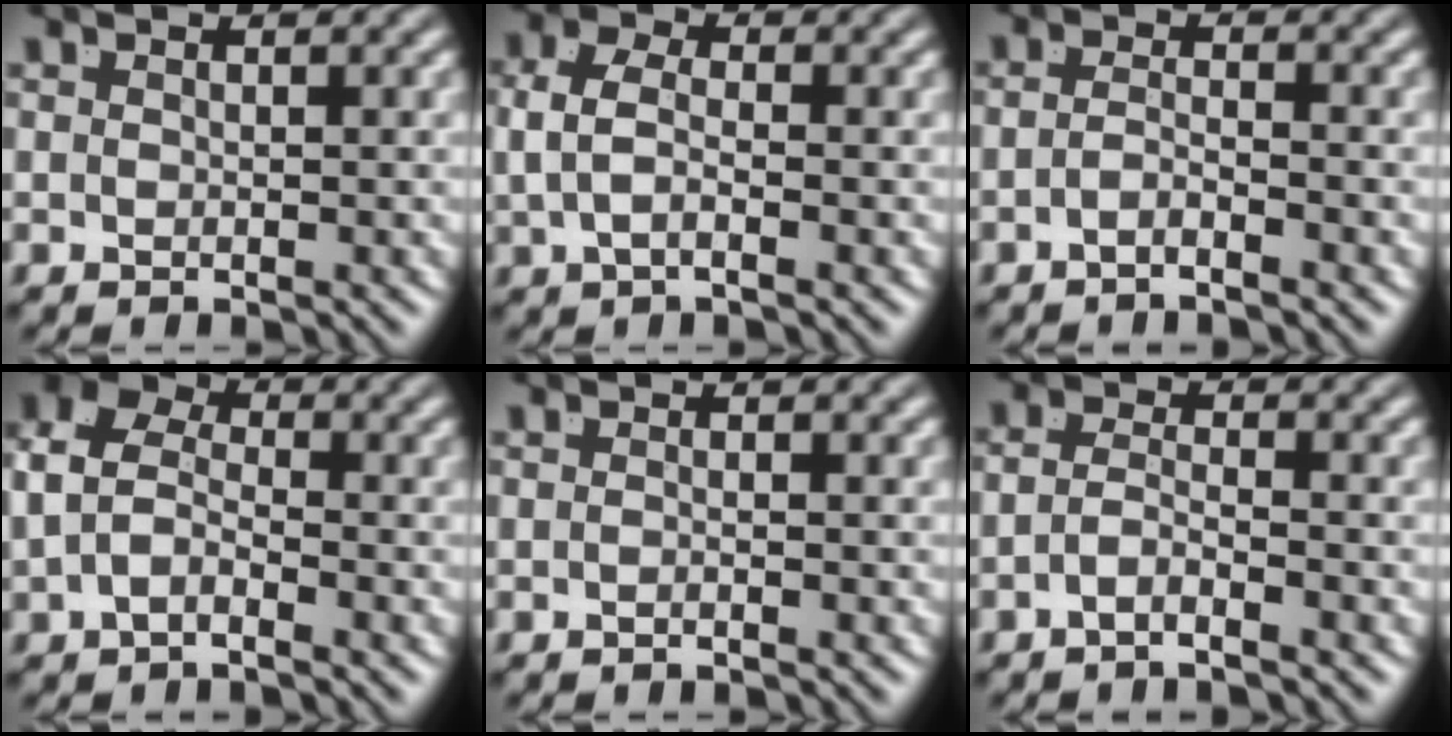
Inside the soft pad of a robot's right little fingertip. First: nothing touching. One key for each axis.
{"total": 3.7, "fx": -0.1, "fy": 2.2, "fz": 3.0, "tx": -0.063, "ty": -0.003, "tz": -0.004}
{"total": 2.1, "fx": -1.7, "fy": -0.5, "fz": 1.0, "tx": -0.018, "ty": -0.011, "tz": -0.028}
{"total": 7.7, "fx": 0.9, "fy": 6.0, "fz": 4.7, "tx": -0.087, "ty": 0.005, "tz": -0.003}
{"total": 0.8, "fx": -0.6, "fy": -0.4, "fz": 0.3, "tx": -0.003, "ty": 0.002, "tz": -0.012}
{"total": 2.3, "fx": -1.8, "fy": 0.1, "fz": 1.4, "tx": -0.026, "ty": -0.014, "tz": -0.029}